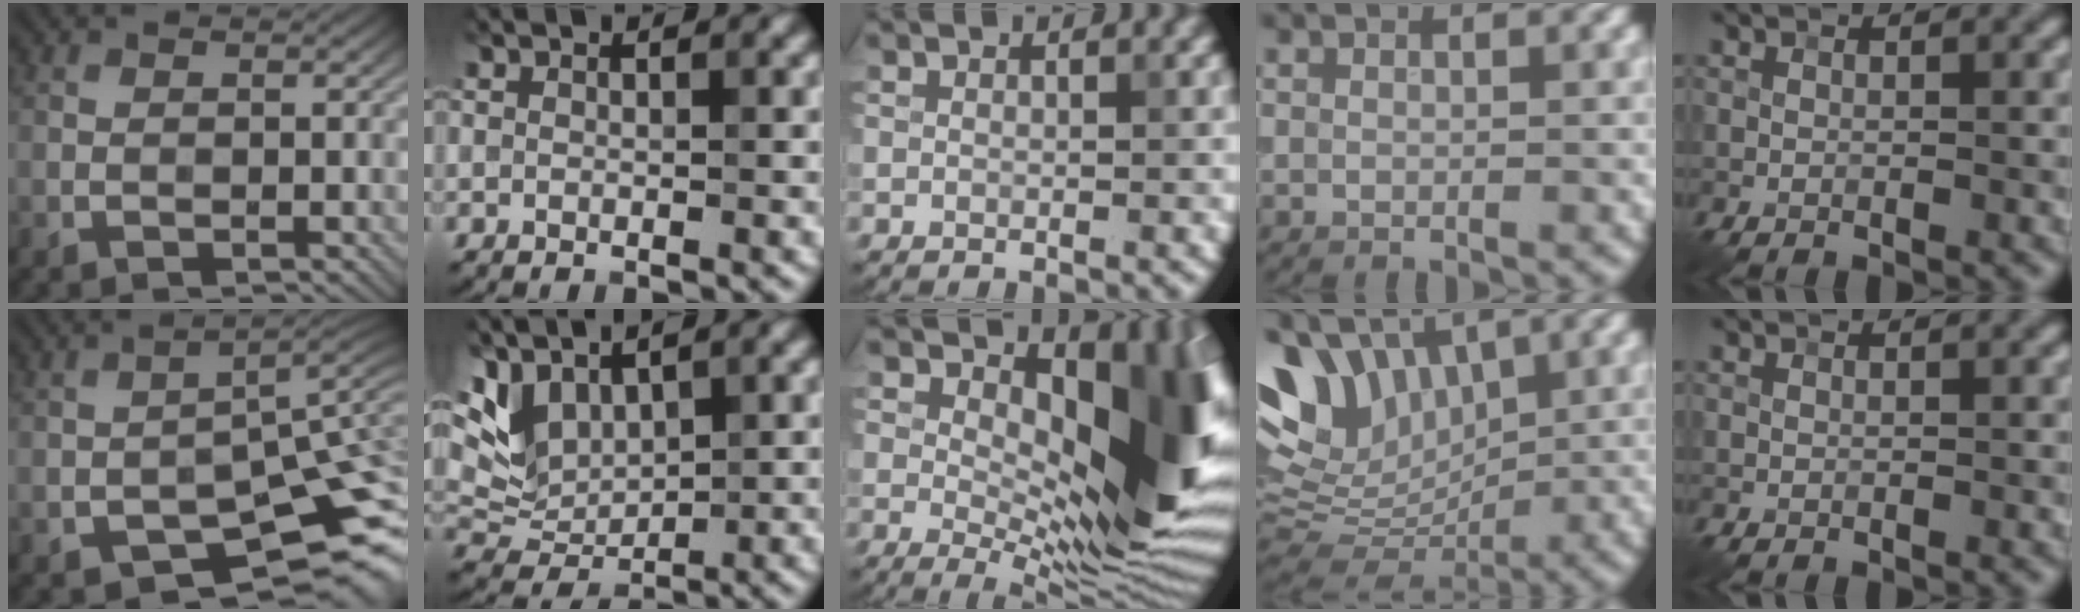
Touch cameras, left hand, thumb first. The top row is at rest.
{"thumb": {"total": 9.8, "force": [-5.3, 4.2, 7.0], "torque": [-0.098, -0.015, -0.087]}, "index": {"total": 4.3, "force": [2.4, 2.3, 2.7], "torque": [-0.065, -0.003, 0.052]}, "middle": {"total": 14.6, "force": [2.8, 7.1, 12.5], "torque": [-0.144, -0.005, 0.047]}, "ring": {"total": 9.7, "force": [4.4, 5.8, 6.5], "torque": [-0.128, 0.012, 0.077]}}